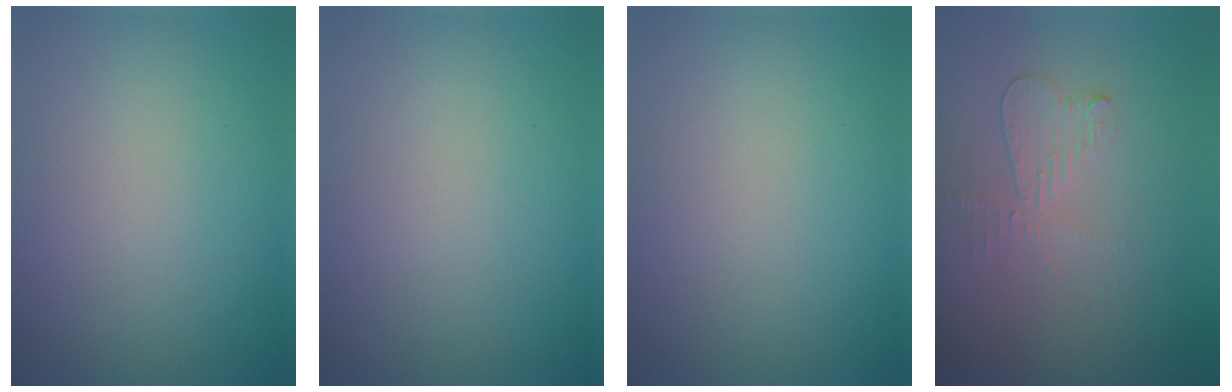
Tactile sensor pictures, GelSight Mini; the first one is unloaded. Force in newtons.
{"total": 0.0}
{"total": 0.0}
{"total": 2.0, "press": 1.9, "slide": 0.7}